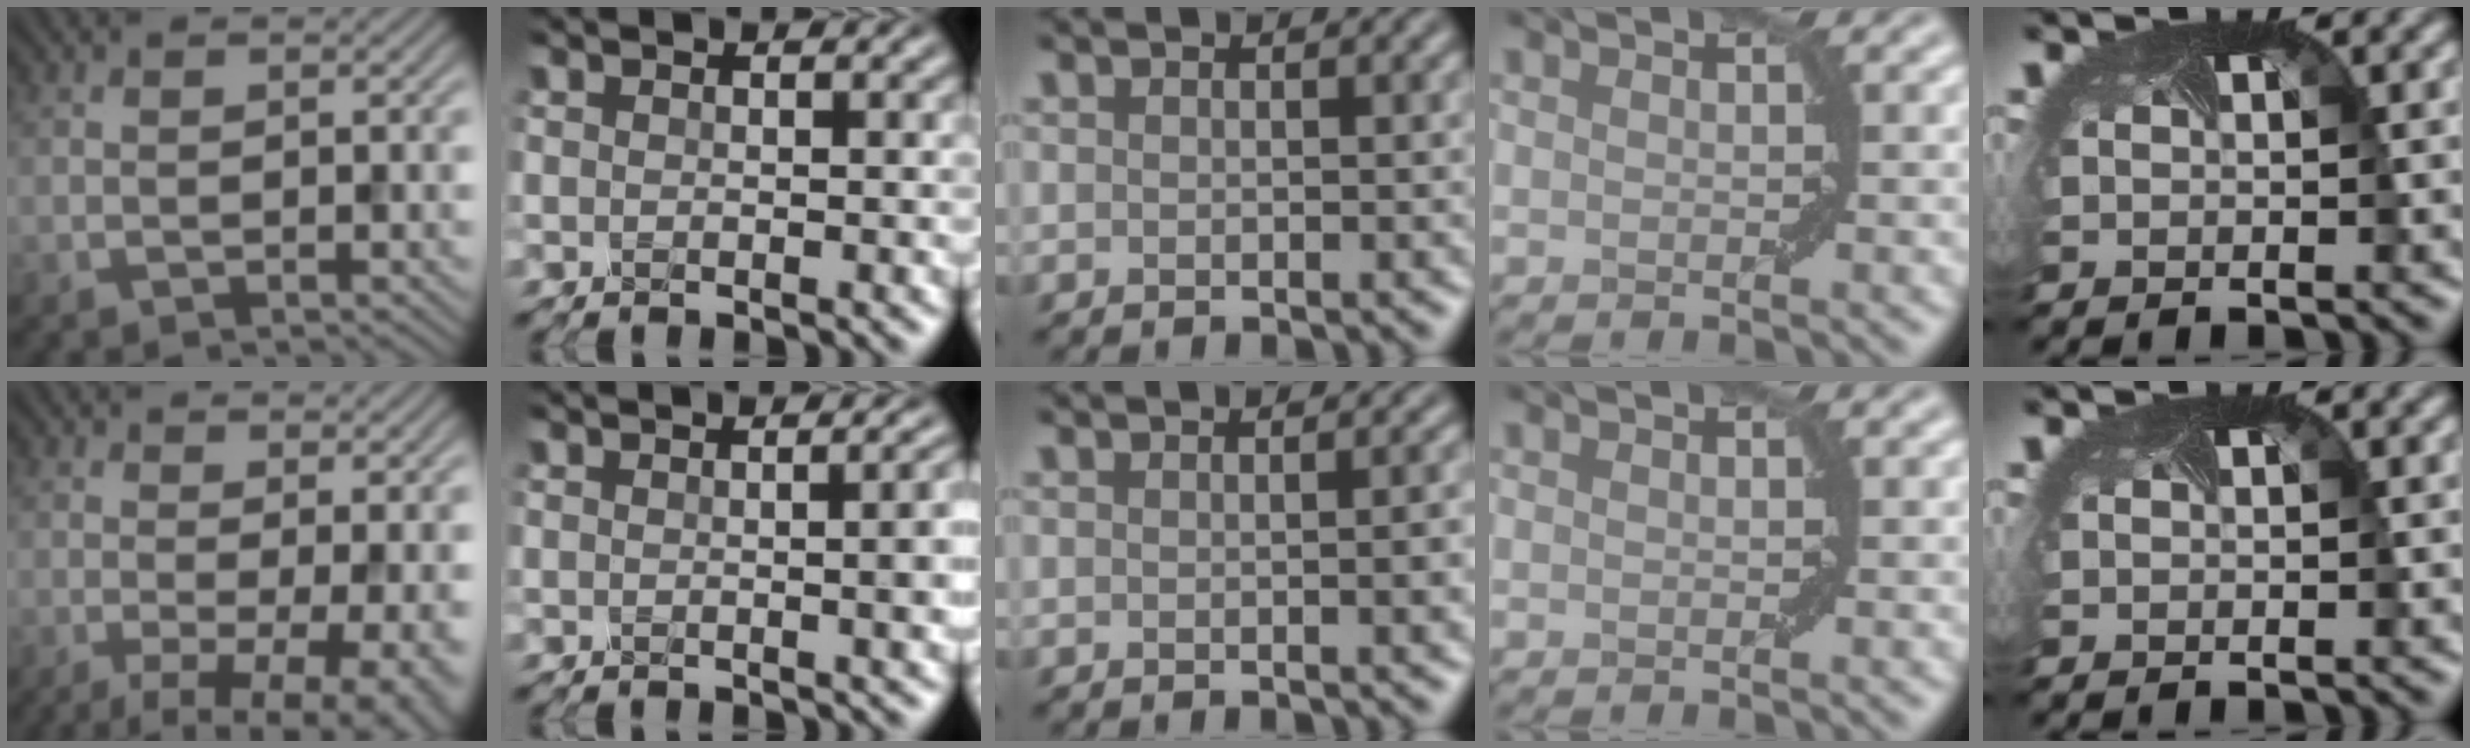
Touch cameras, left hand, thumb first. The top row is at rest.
{"thumb": {"total": 9.1, "force": [-1.9, 3.3, 8.3], "torque": [-0.125, -0.009, -0.024]}, "index": {"total": 6.2, "force": [0.9, 3.1, 5.3], "torque": [-0.023, 0.037, -0.012]}, "middle": {"total": 2.1, "force": [-0.1, 0.5, 2.0], "torque": [-0.021, 0.001, -0.003]}}